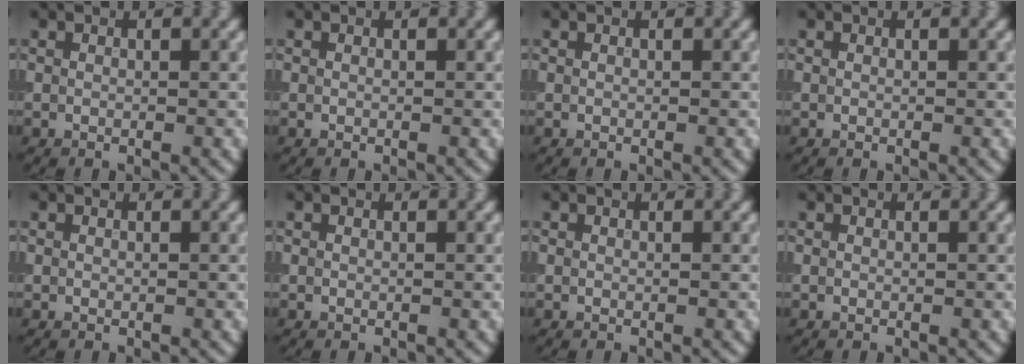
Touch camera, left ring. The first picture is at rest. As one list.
[{"total": 0.0}, {"total": 0.0}, {"total": 0.0}, {"total": 0.0}, {"total": 0.0}, {"total": 0.0}, {"total": 0.0}]